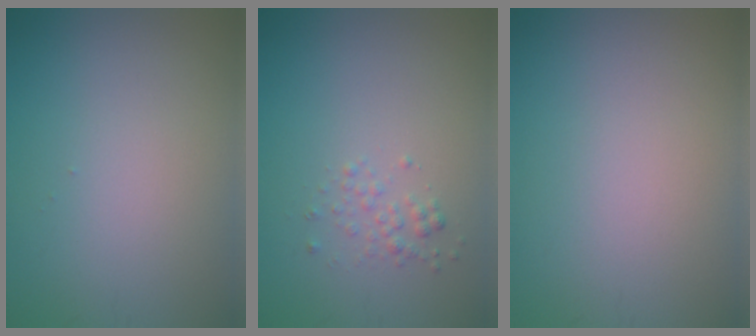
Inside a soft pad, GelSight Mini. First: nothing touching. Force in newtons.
{"total": 1.2, "press": 1.2, "slide": 0.1}
{"total": 0.0}